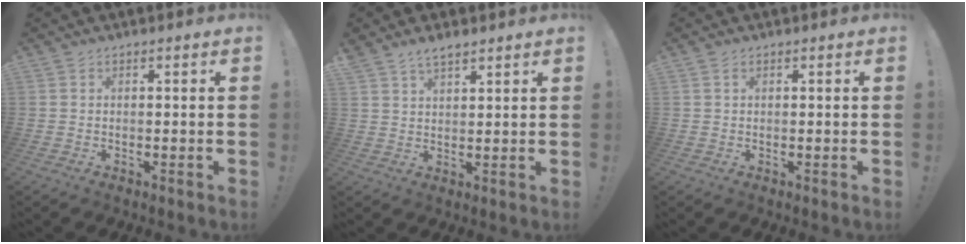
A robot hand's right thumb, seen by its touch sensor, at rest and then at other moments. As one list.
[{"total": 4.2, "force": [3.5, 1.5, 1.8], "torque": [-0.025, -0.021, 0.064]}, {"total": 0.8, "force": [0.4, 0.5, 0.5], "torque": [-0.005, 0.000, 0.007]}]